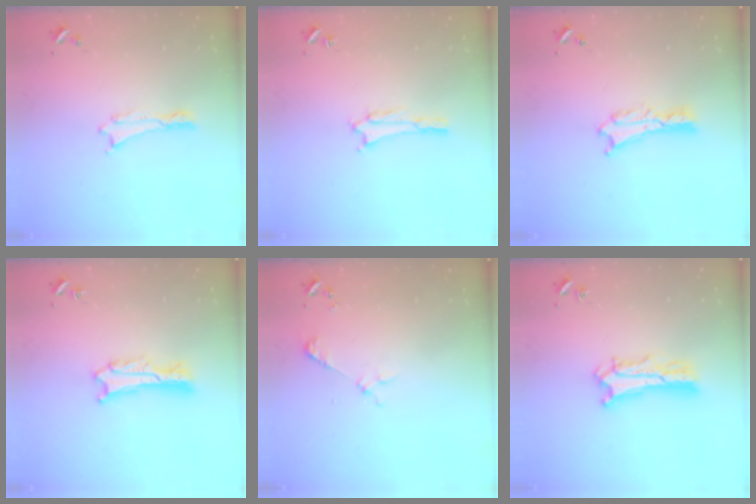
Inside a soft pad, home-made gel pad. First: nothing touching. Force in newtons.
{"total": 1.5, "press": 1.5, "slide": 0.3}
{"total": 1.3, "press": 1.3, "slide": 0.1}
{"total": 1.8, "press": 1.8, "slide": 0.2}
{"total": 2.2, "press": 2.2, "slide": 0.2}
{"total": 4.6, "press": 4.6, "slide": 0.4}